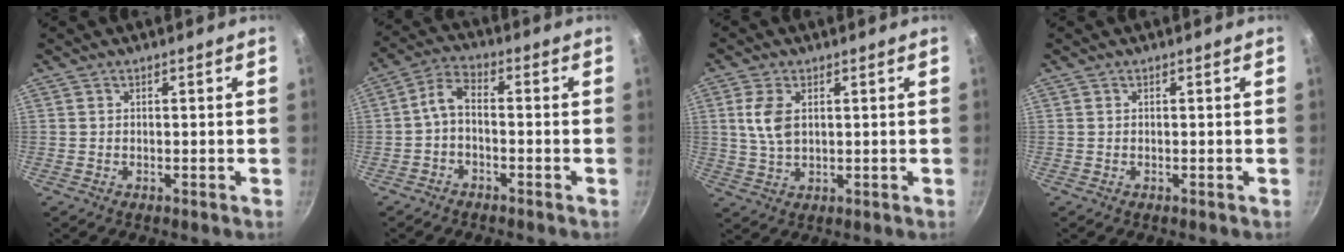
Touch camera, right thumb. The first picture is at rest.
{"total": 4.9, "force": [-1.7, 2.6, 3.7], "torque": [-0.080, 0.035, -0.040]}
{"total": 6.0, "force": [1.5, 3.4, 4.8], "torque": [-0.095, -0.004, 0.031]}
{"total": 0.0}